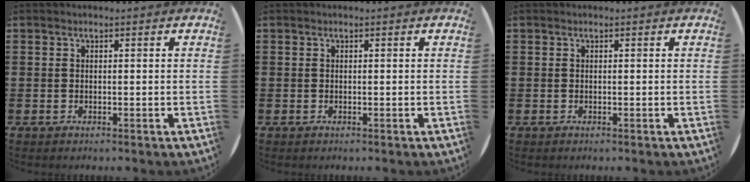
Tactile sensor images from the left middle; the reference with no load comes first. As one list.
[{"total": 0.0}, {"total": 0.0}]